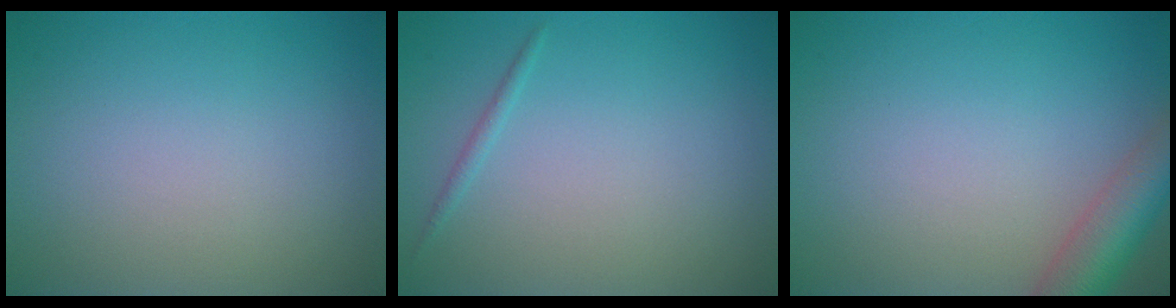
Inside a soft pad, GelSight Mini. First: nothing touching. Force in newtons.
{"total": 0.7, "press": 0.7, "slide": 0.0}
{"total": 4.9, "press": 4.9, "slide": 0.3}